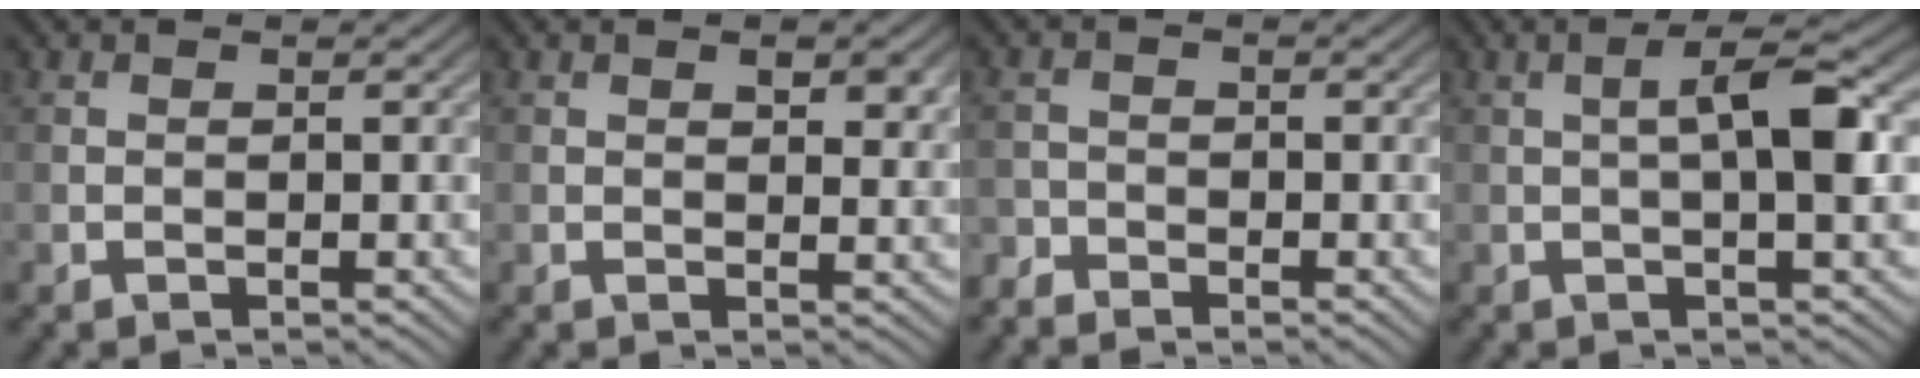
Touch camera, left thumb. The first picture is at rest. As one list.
[{"total": 3.1, "force": [1.3, 1.4, 2.4], "torque": [-0.031, -0.003, 0.022]}, {"total": 2.0, "force": [-1.9, 0.6, 0.2], "torque": [-0.004, -0.004, -0.048]}, {"total": 5.2, "force": [0.4, 0.8, 5.2], "torque": [-0.087, 0.012, 0.004]}]